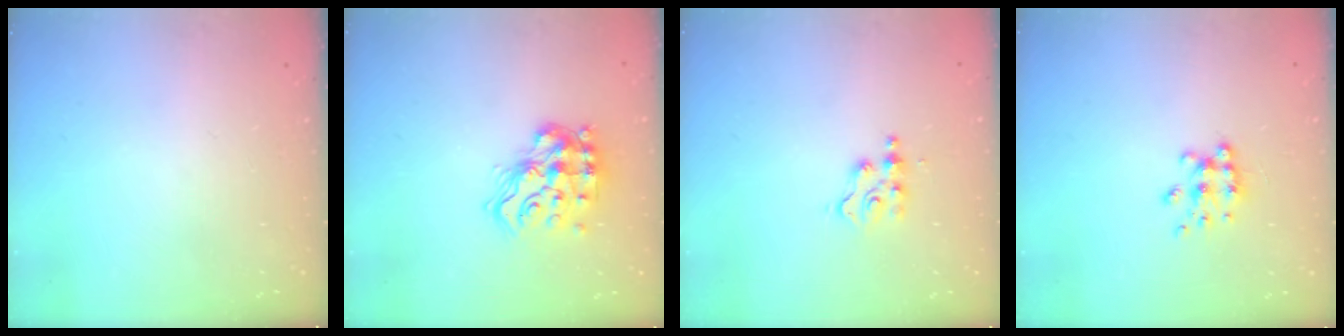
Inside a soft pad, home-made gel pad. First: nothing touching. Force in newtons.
{"total": 15.4, "press": 15.3, "slide": 1.7}
{"total": 3.9, "press": 3.9, "slide": 0.5}
{"total": 7.8, "press": 7.8, "slide": 0.8}